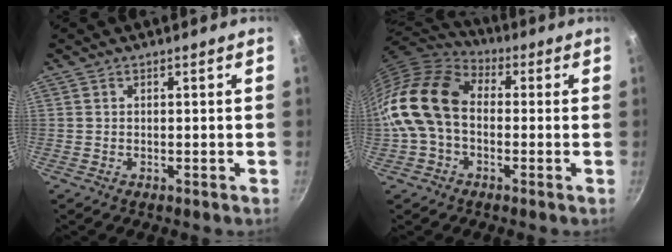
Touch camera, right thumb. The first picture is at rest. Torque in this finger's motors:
{"motor_torque": [2.35, 2.66, 1.05, -0.90, 0.51]}